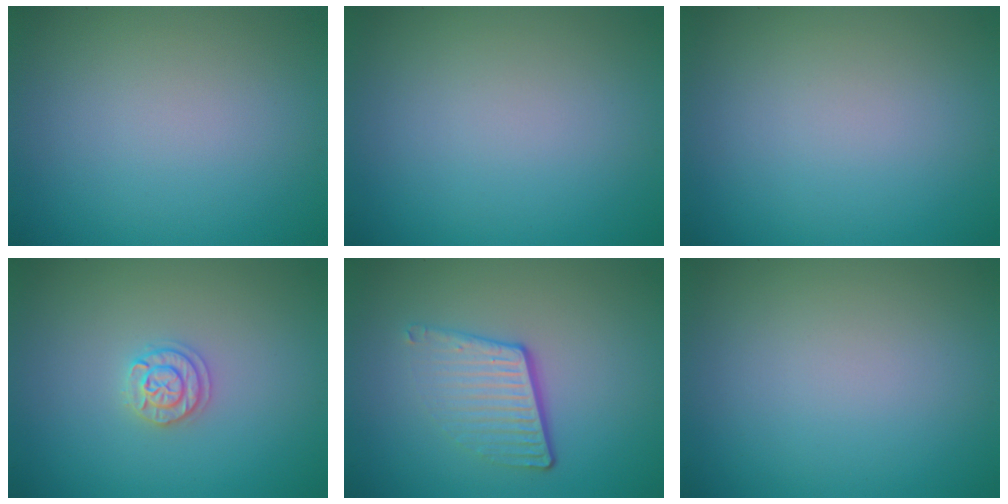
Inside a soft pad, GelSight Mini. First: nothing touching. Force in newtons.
{"total": 0.0}
{"total": 0.0}
{"total": 1.8, "press": 1.8, "slide": 0.3}
{"total": 4.1, "press": 2.5, "slide": 3.2}
{"total": 0.0}